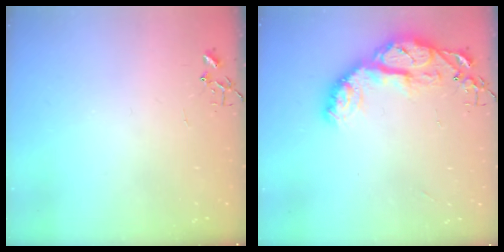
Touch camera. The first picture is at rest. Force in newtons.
{"total": 14.9, "press": 14.8, "slide": 1.5}